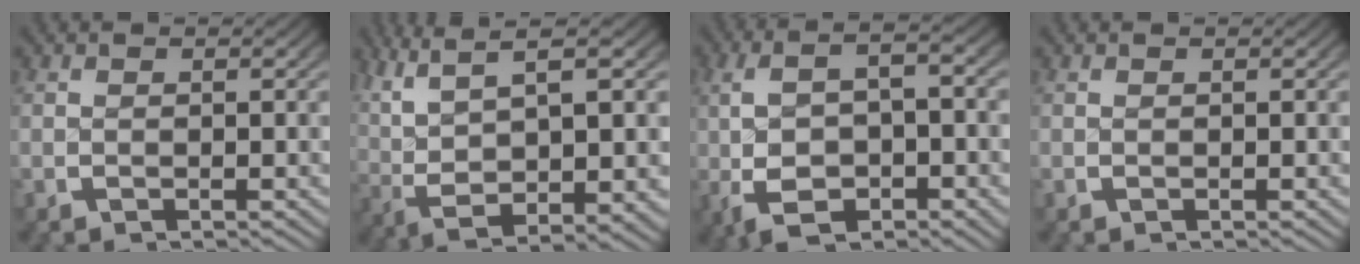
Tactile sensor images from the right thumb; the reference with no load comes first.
{"total": 10.4, "force": [2.3, 5.7, 8.4], "torque": [-0.172, -0.019, 0.058]}
{"total": 7.1, "force": [-0.8, 3.8, 5.9], "torque": [-0.109, -0.004, -0.002]}
{"total": 0.0}